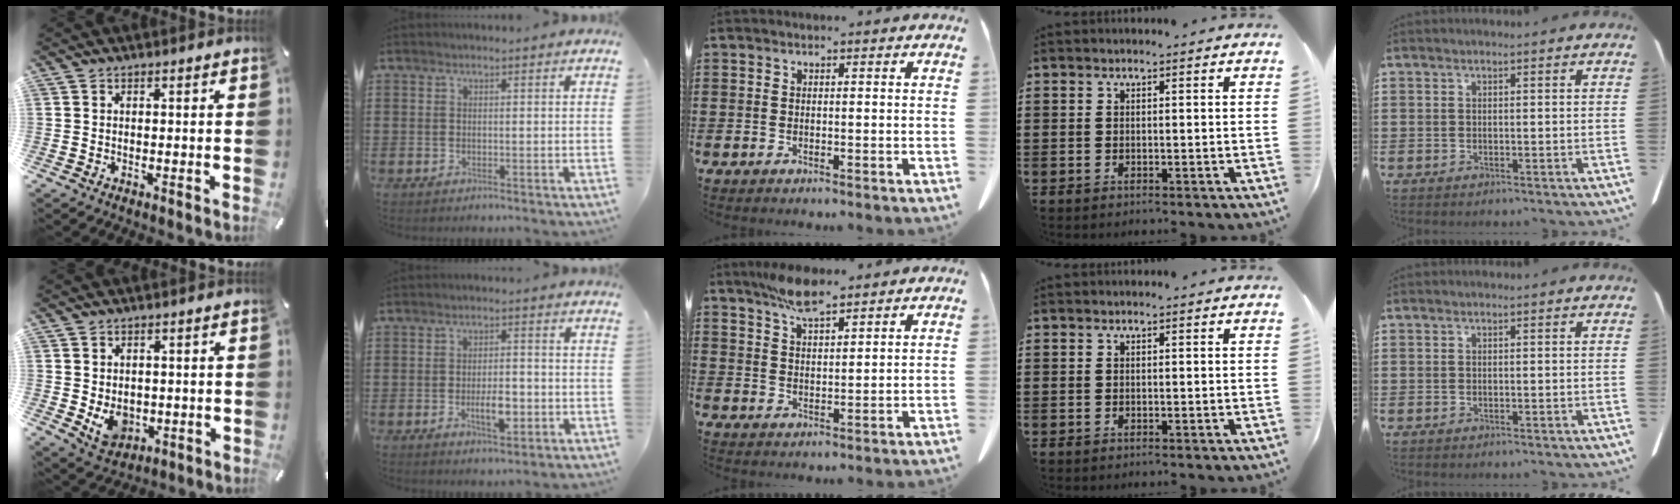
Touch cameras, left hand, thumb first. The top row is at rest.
{"thumb": {"total": 6.3, "force": [-0.4, 5.4, 3.3], "torque": [-0.047, 0.000, -0.002]}, "index": {"total": 4.9, "force": [-1.4, 2.1, 4.3], "torque": [-0.071, 0.002, -0.026]}, "middle": {"total": 6.7, "force": [5.0, 1.6, 4.0], "torque": [-0.091, -0.002, 0.092]}}